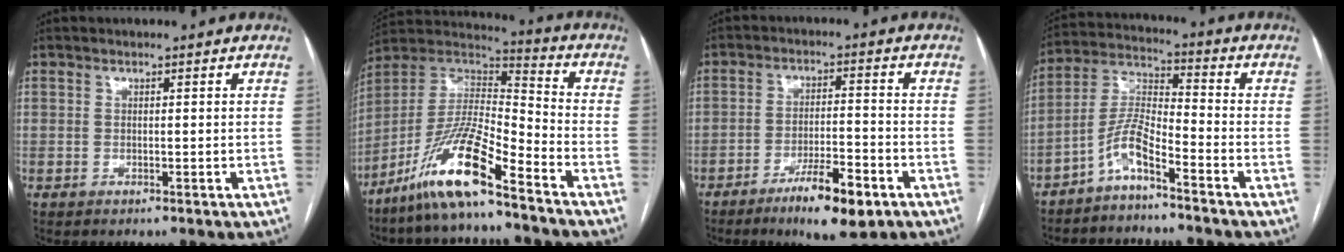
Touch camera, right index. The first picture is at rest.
{"total": 13.8, "force": [-9.5, 1.0, 9.9], "torque": [-0.197, 0.002, -0.178]}
{"total": 9.3, "force": [-5.5, 1.7, 7.3], "torque": [-0.122, -0.009, -0.084]}
{"total": 6.7, "force": [-4.7, 0.9, 4.7], "torque": [-0.110, 0.007, -0.096]}